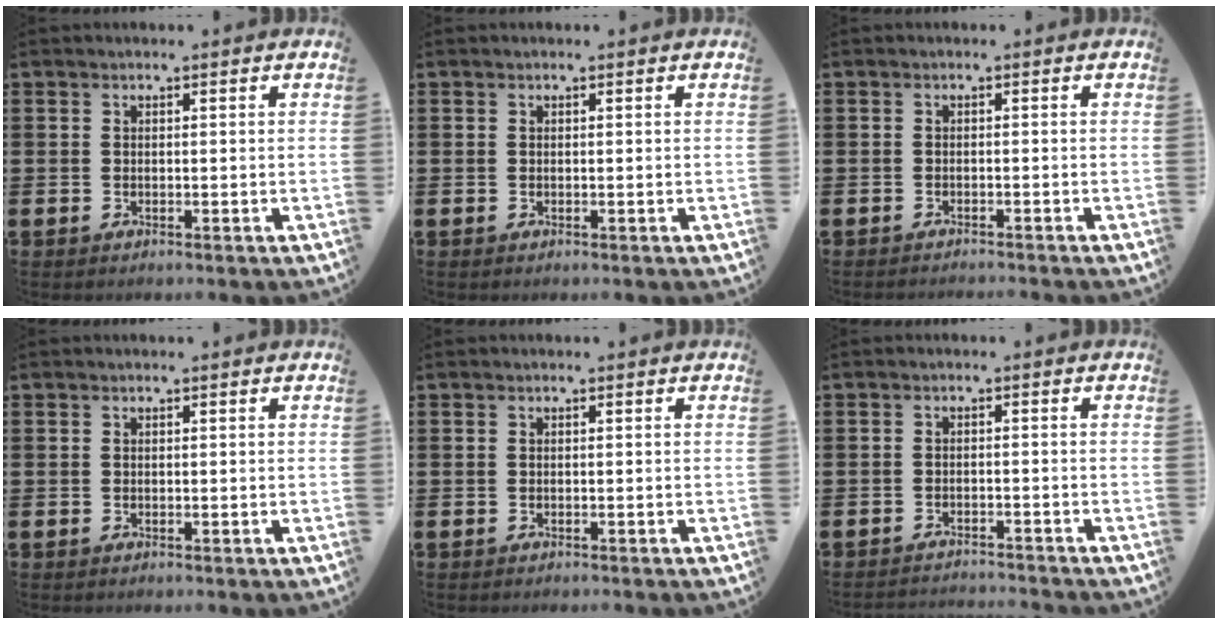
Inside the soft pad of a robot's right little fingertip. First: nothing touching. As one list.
[{"total": 0.0}, {"total": 0.8, "force": [-0.8, -0.2, 0.0], "torque": [0.000, -0.001, -0.016]}, {"total": 0.0}, {"total": 0.0}, {"total": 1.7, "force": [-1.7, -0.1, -0.1], "torque": [-0.003, 0.004, -0.036]}]